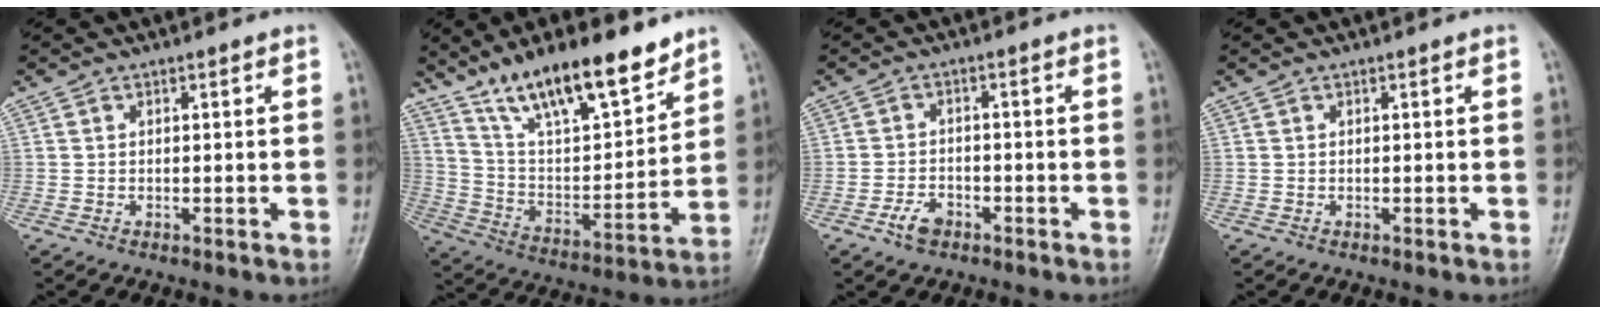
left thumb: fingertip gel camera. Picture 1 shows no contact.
{"total": 18.9, "force": [13.7, 5.7, 11.7], "torque": [-0.160, -0.068, 0.247]}
{"total": 3.8, "force": [-2.3, 2.2, 2.0], "torque": [-0.033, 0.014, -0.041]}
{"total": 0.0}